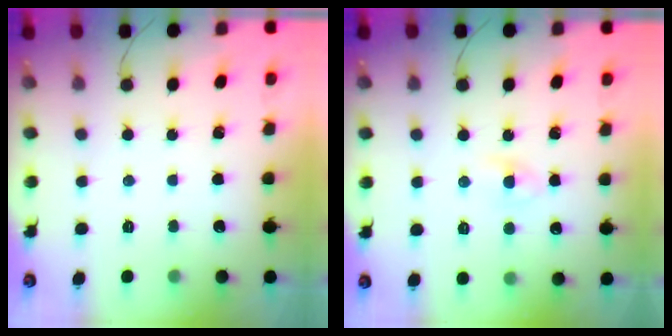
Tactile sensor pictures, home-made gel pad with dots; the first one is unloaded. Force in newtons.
{"total": 2.3, "press": 2.1, "slide": 0.9}